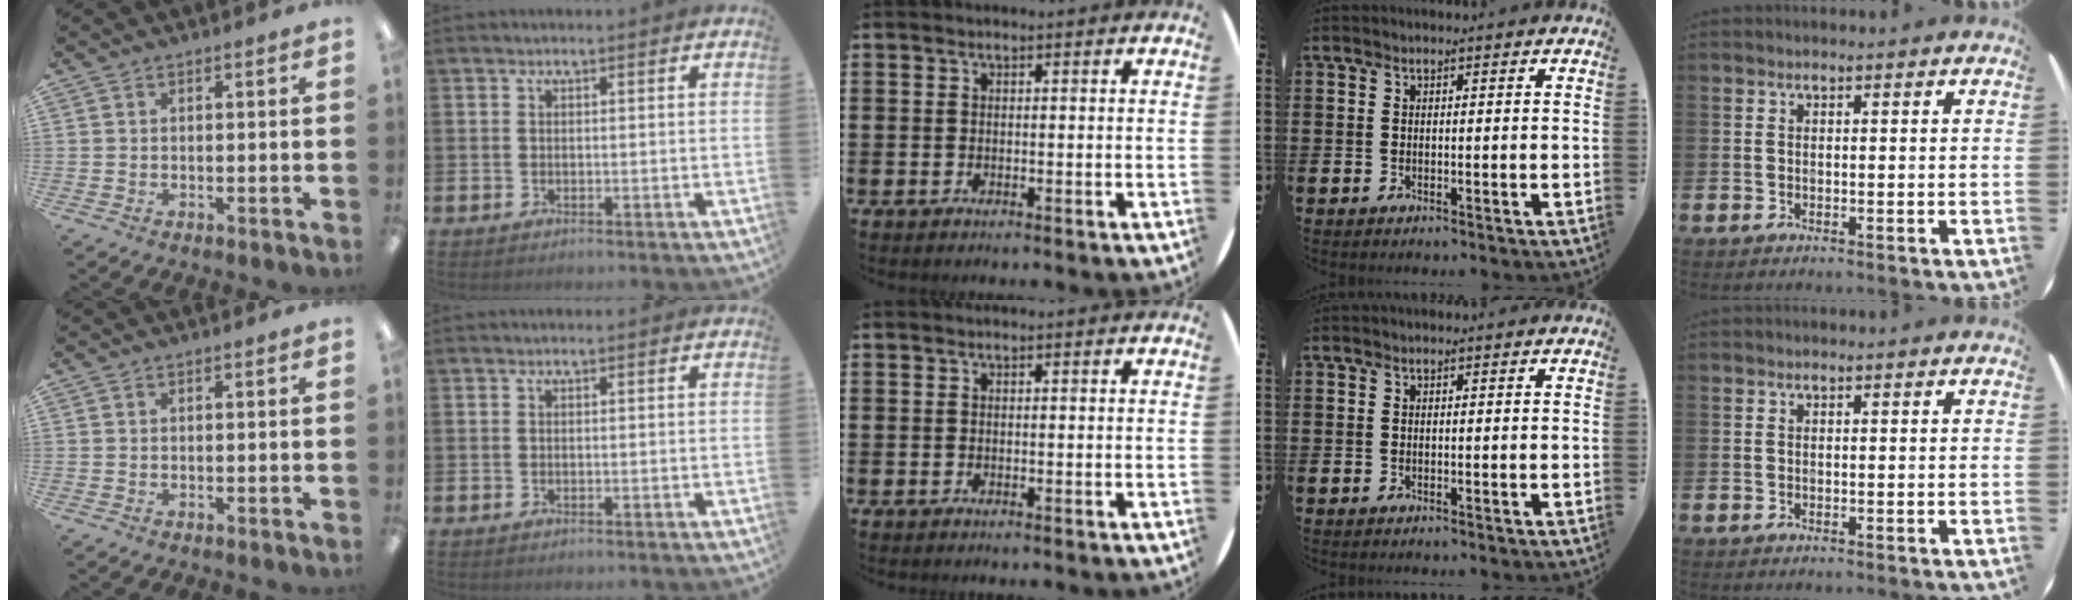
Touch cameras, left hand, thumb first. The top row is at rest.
{}